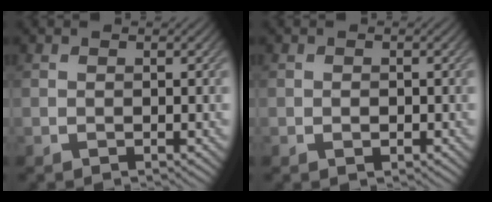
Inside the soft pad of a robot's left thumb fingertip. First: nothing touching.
{"total": 0.8, "force": [-0.3, 0.6, 0.5], "torque": [-0.006, -0.004, -0.006]}